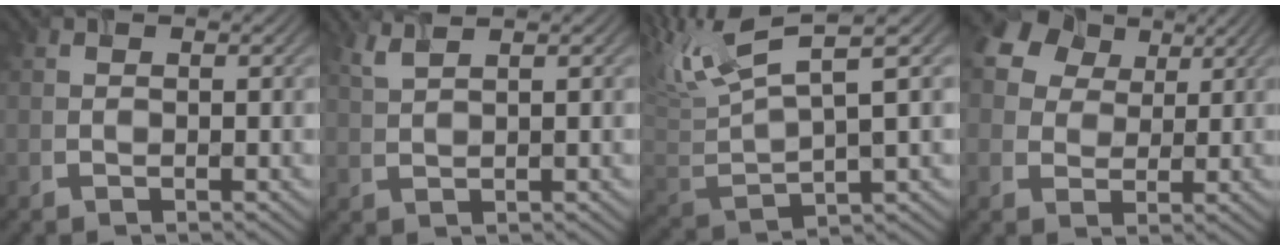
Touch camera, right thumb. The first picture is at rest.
{"total": 1.5, "force": [1.0, -0.2, 1.1], "torque": [-0.029, 0.002, 0.027]}
{"total": 10.2, "force": [3.0, 3.2, 9.2], "torque": [-0.218, 0.009, 0.051]}
{"total": 10.9, "force": [5.7, 7.4, 5.6], "torque": [-0.151, 0.032, 0.095]}